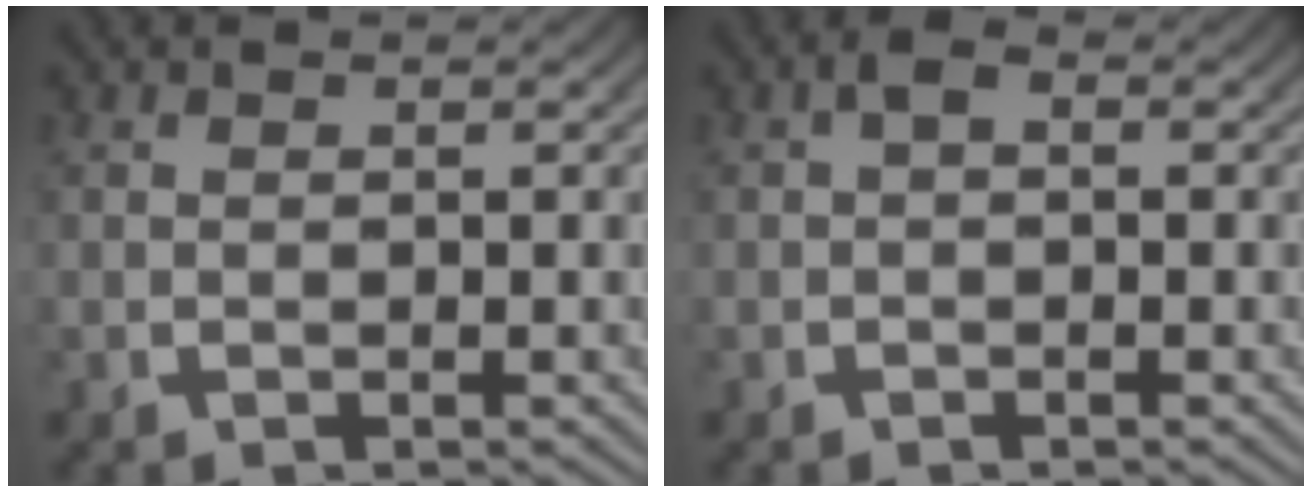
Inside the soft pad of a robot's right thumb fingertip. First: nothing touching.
{"total": 1.4, "force": [0.1, 0.8, 1.1], "torque": [-0.021, 0.003, -0.001]}